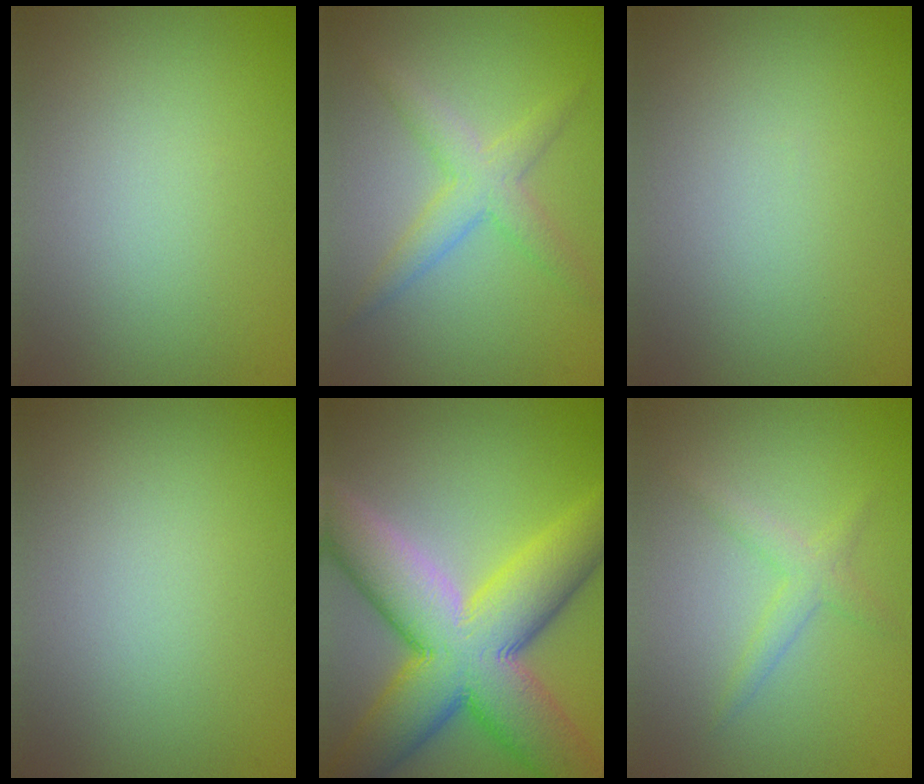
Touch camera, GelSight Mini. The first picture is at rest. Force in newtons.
{"total": 2.3, "press": 2.3, "slide": 0.1}
{"total": 0.0}
{"total": 0.0}
{"total": 14.5, "press": 14.5, "slide": 0.9}
{"total": 1.8, "press": 1.8, "slide": 0.1}